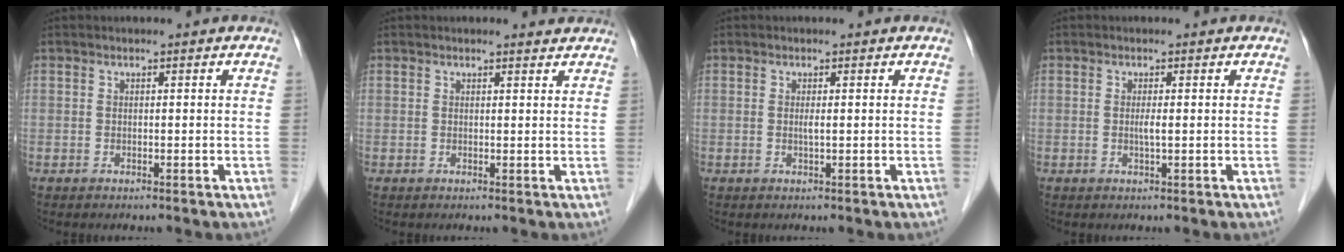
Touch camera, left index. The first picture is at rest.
{"total": 1.5, "force": [1.5, 0.1, 0.1], "torque": [-0.011, -0.003, 0.016]}
{"total": 0.8, "force": [0.1, 0.0, 0.8], "torque": [-0.018, -0.001, 0.001]}
{"total": 1.2, "force": [0.0, -0.1, 1.2], "torque": [-0.027, -0.001, 0.000]}